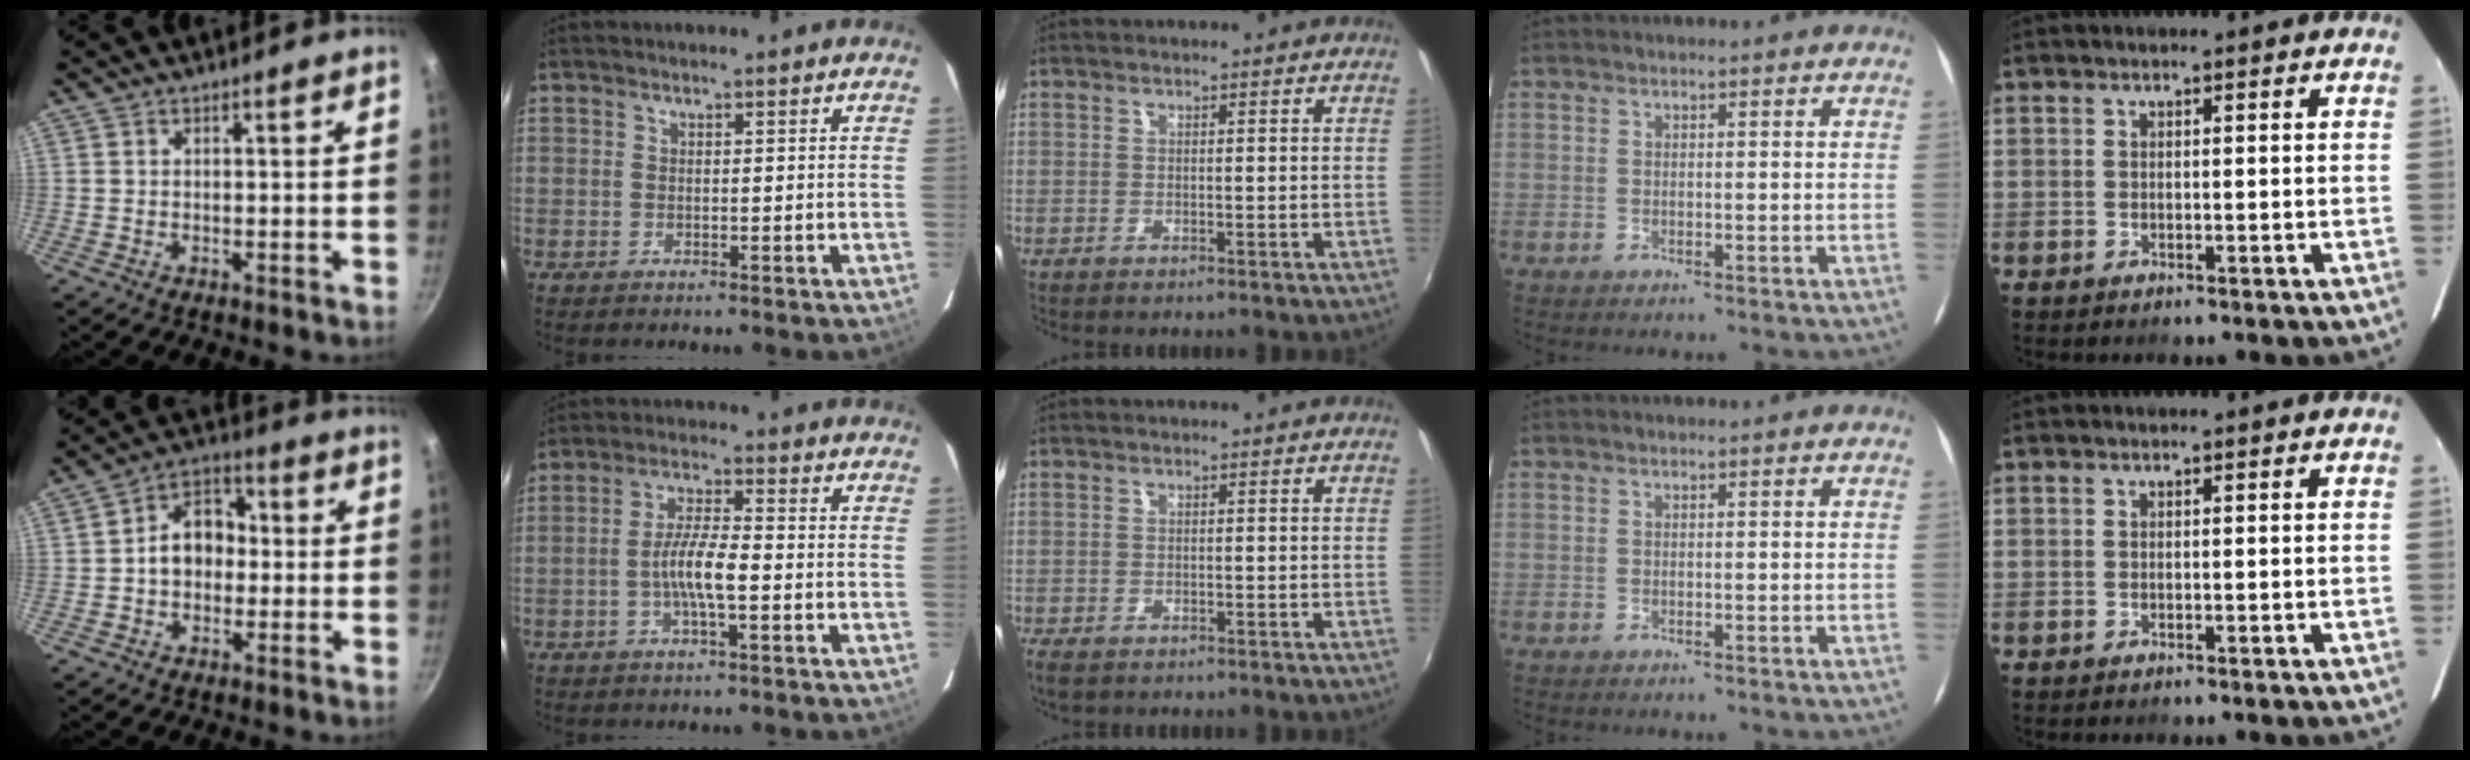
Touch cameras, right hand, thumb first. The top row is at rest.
{"thumb": {"total": 9.5, "force": [-0.3, 7.2, 6.2], "torque": [-0.053, 0.029, -0.017]}, "index": {"total": 6.3, "force": [-1.7, 1.0, 6.0], "torque": [-0.118, 0.004, -0.033]}, "middle": {"total": 3.4, "force": [-2.3, 1.5, 1.9], "torque": [-0.042, -0.014, -0.038]}}